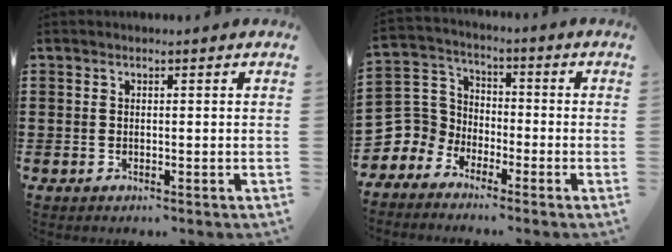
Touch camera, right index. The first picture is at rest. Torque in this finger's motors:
{"motor_torque": [0.42, 1.72, 0.05, 0.00]}